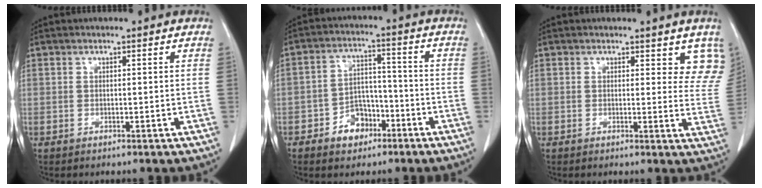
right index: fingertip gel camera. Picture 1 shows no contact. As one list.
[{"total": 6.5, "force": [-3.4, 4.7, 2.9], "torque": [-0.046, 0.023, -0.048]}, {"total": 6.4, "force": [5.1, 3.0, 2.3], "torque": [0.001, -0.021, 0.038]}]